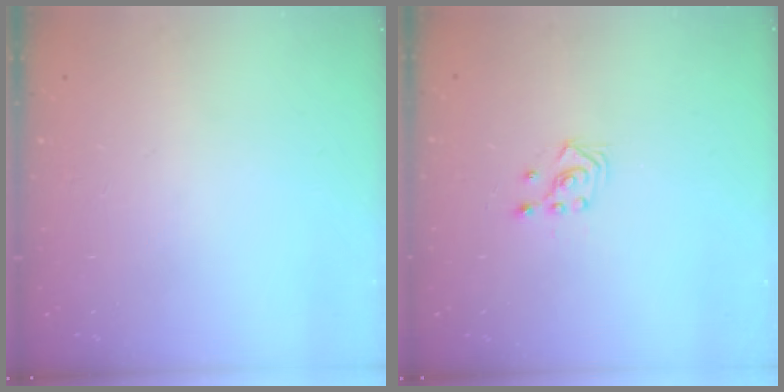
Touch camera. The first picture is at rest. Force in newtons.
{"total": 2.9, "press": 2.7, "slide": 1.0}